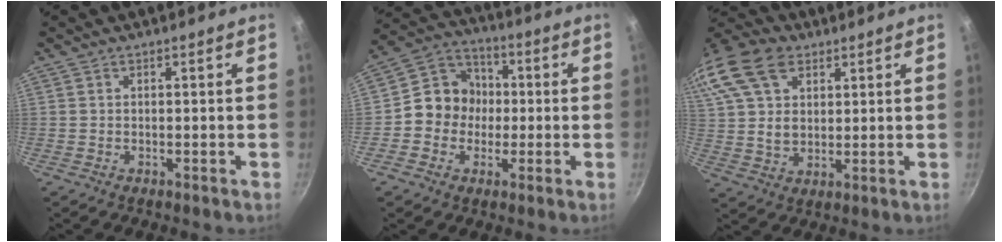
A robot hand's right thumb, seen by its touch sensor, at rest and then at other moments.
{"total": 10.5, "force": [-0.9, 9.6, 4.3], "torque": [-0.029, 0.025, -0.037]}
{"total": 23.8, "force": [11.0, 16.0, 13.7], "torque": [-0.315, 0.033, 0.201]}